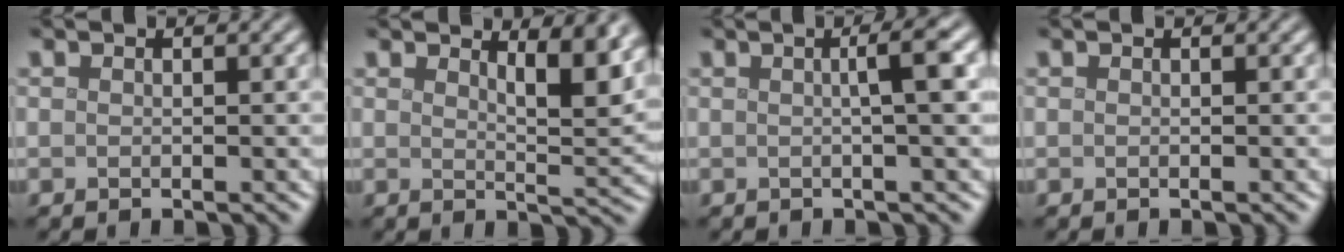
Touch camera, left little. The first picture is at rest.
{"total": 4.6, "force": [2.7, 1.2, 3.5], "torque": [-0.046, -0.008, 0.040]}
{"total": 4.0, "force": [0.5, 0.8, 3.9], "torque": [-0.046, 0.013, 0.001]}
{"total": 0.0}